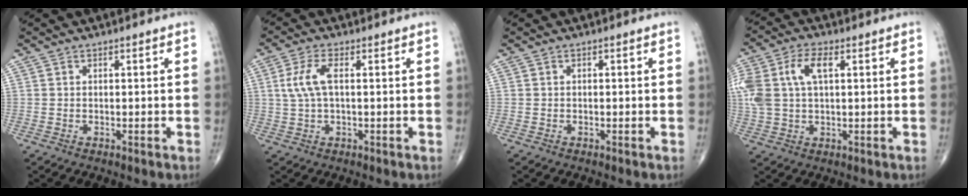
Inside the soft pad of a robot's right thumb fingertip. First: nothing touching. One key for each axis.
{"total": 5.4, "fx": 0.8, "fy": 2.1, "fz": 4.9, "tx": -0.124, "ty": 0.012, "tz": 0.016}
{"total": 0.0}
{"total": 11.8, "fx": 2.9, "fy": 6.4, "fz": 9.5, "tx": -0.236, "ty": 0.019, "tz": 0.059}